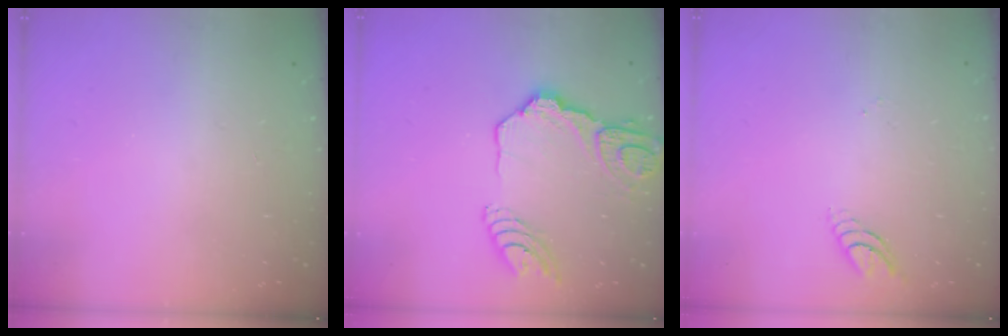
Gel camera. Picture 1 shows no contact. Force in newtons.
{"total": 16.7, "press": 16.6, "slide": 1.9}
{"total": 4.1, "press": 4.1, "slide": 0.1}